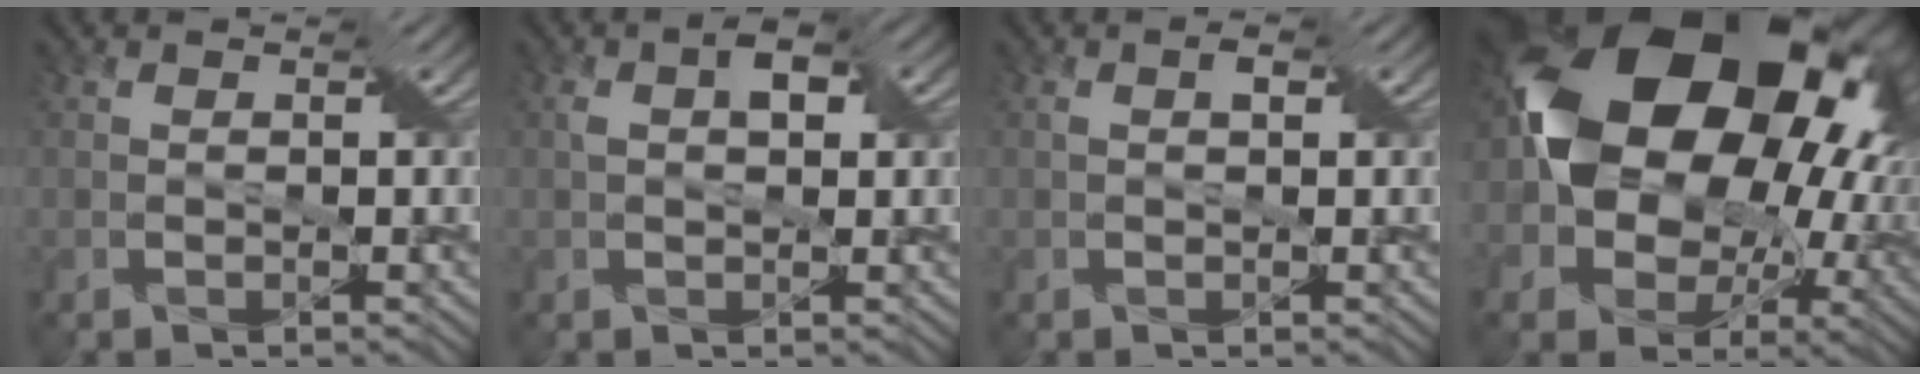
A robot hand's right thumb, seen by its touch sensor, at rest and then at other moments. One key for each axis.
{"total": 3.6, "fx": 1.0, "fy": 1.9, "fz": 2.9, "tx": -0.052, "ty": 0.009, "tz": 0.015}
{"total": 1.2, "fx": 0.4, "fy": 0.5, "fz": 1.0, "tx": -0.019, "ty": 0.003, "tz": 0.006}
{"total": 21.6, "fx": 4.2, "fy": 15.5, "fz": 14.4, "tx": -0.286, "ty": -0.010, "tz": 0.097}